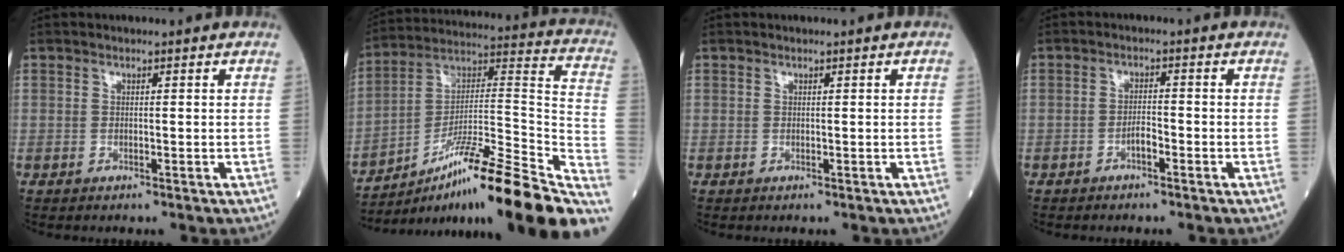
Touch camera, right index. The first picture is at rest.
{"total": 27.9, "force": [-20.1, 1.2, 19.3], "torque": [-0.209, 0.016, -0.320]}
{"total": 0.0}
{"total": 2.0, "force": [-1.3, 0.5, 1.5], "torque": [-0.025, 0.005, -0.024]}